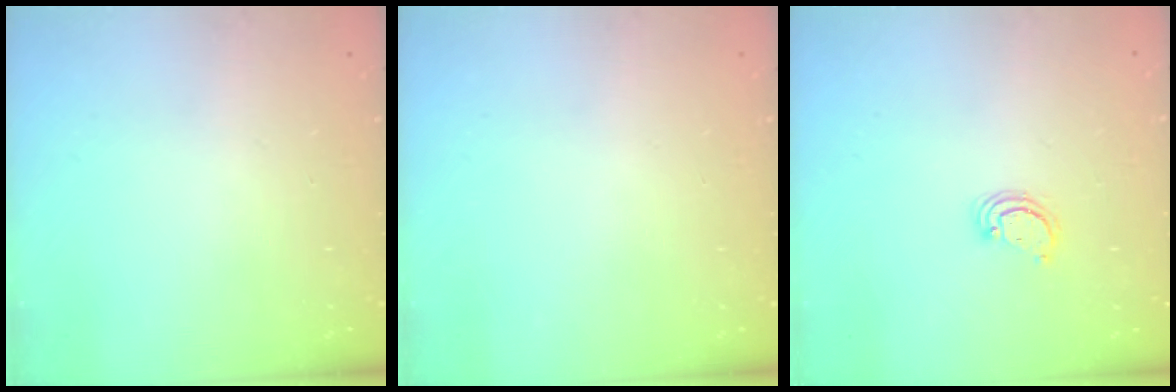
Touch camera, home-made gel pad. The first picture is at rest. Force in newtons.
{"total": 0.0}
{"total": 2.6, "press": 2.6, "slide": 0.3}